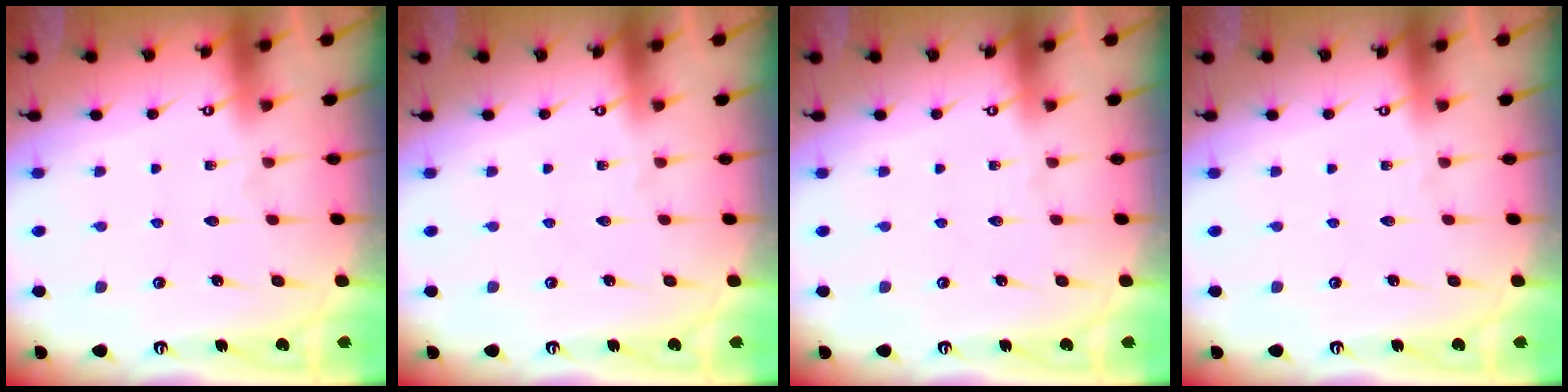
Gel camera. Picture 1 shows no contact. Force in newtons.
{"total": 0.0}
{"total": 0.0}
{"total": 0.0}